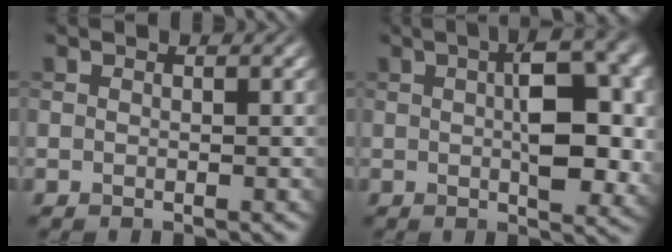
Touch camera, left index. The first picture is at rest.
{"total": 8.8, "force": [1.2, 3.5, 8.0], "torque": [-0.114, 0.004, 0.018]}